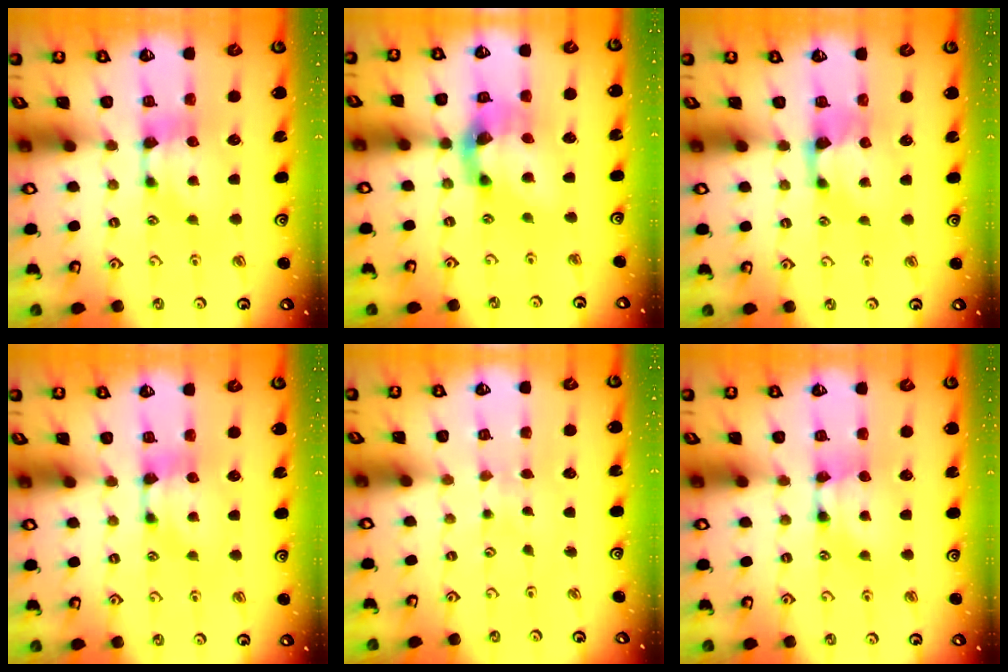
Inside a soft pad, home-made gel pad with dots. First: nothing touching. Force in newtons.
{"total": 7.4, "press": 7.0, "slide": 2.3}
{"total": 0.6, "press": 0.1, "slide": 0.6}
{"total": 0.0}
{"total": 4.2, "press": 4.2, "slide": 0.0}
{"total": 1.7, "press": 1.7, "slide": 0.1}